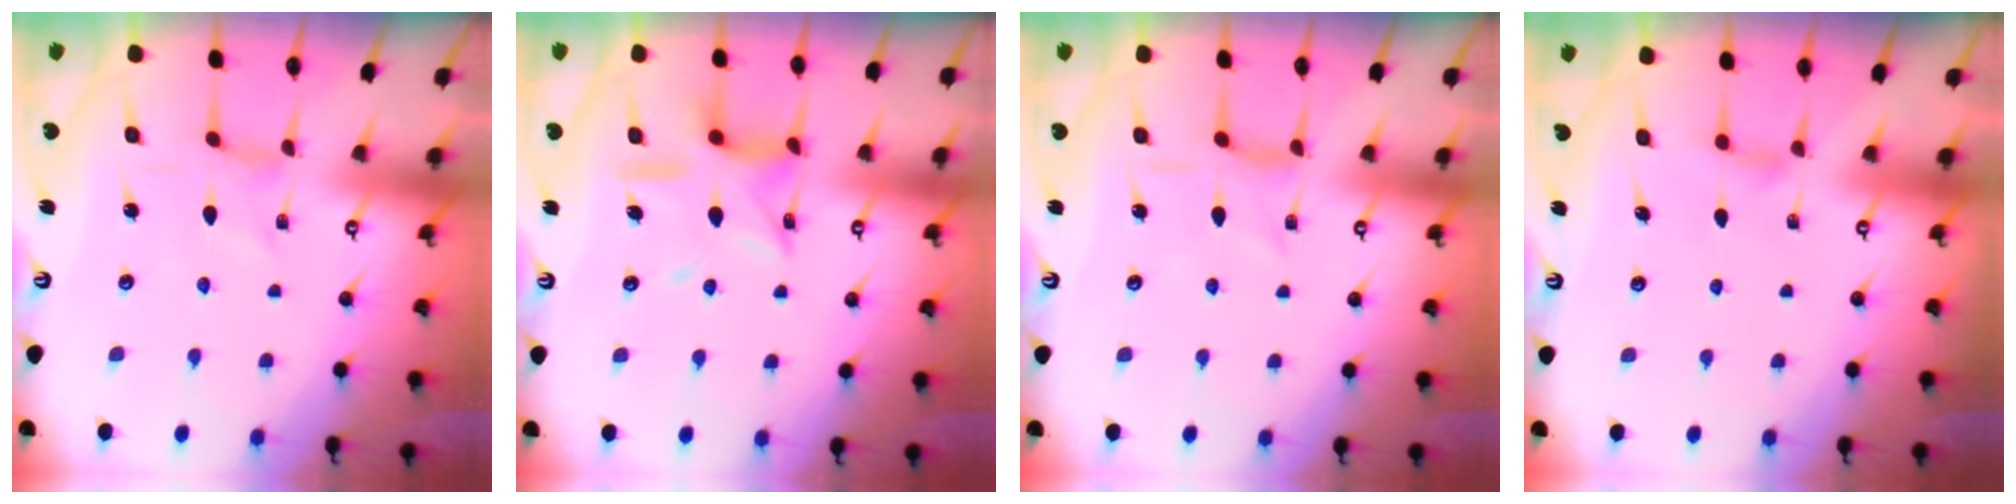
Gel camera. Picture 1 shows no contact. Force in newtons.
{"total": 12.7, "press": 12.6, "slide": 0.9}
{"total": 2.1, "press": 2.1, "slide": 0.5}
{"total": 3.8, "press": 3.8, "slide": 0.5}